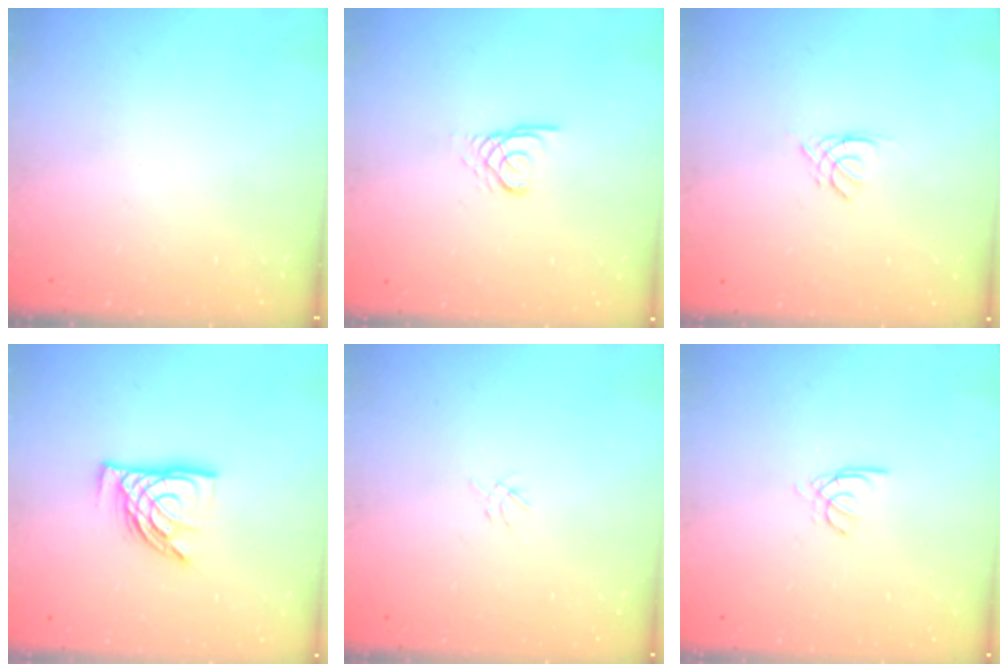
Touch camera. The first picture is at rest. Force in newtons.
{"total": 2.4, "press": 2.4, "slide": 0.1}
{"total": 1.3, "press": 1.3, "slide": 0.3}
{"total": 11.3, "press": 11.2, "slide": 1.0}
{"total": 1.2, "press": 1.1, "slide": 0.5}
{"total": 2.6, "press": 2.6, "slide": 0.4}